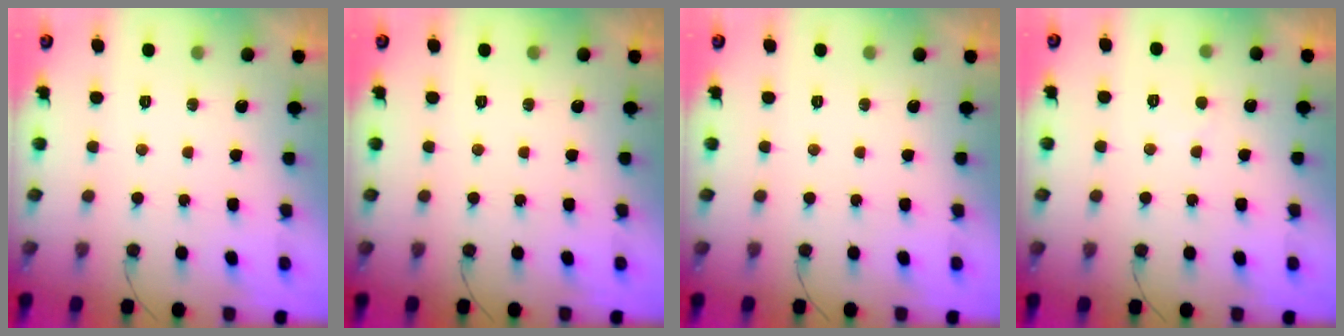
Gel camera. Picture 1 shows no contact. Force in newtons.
{"total": 0.0}
{"total": 0.0}
{"total": 2.3, "press": 2.3, "slide": 0.3}